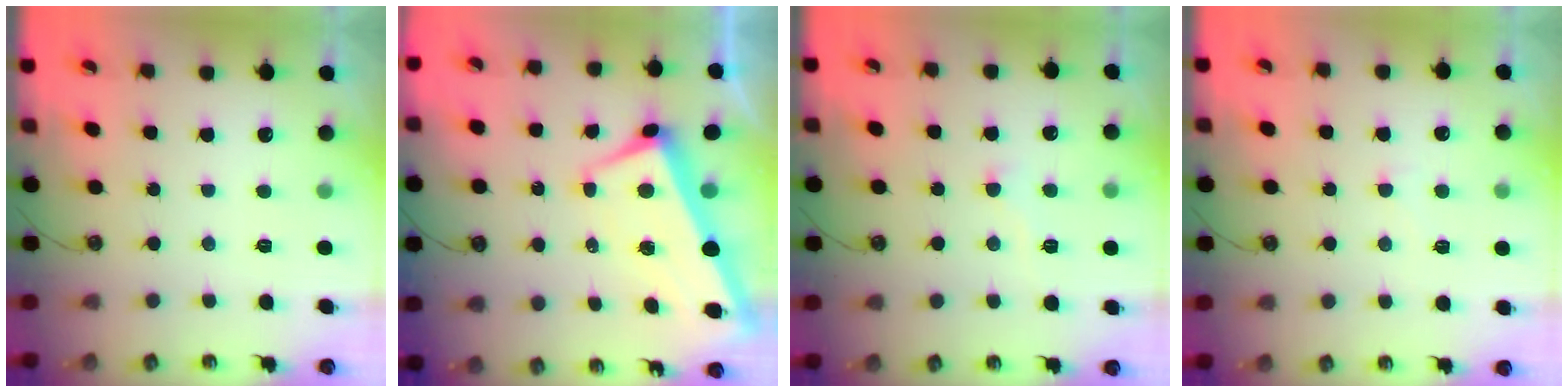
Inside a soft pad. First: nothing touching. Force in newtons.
{"total": 1.1, "press": 0.3, "slide": 1.1}
{"total": 2.4, "press": 2.3, "slide": 0.5}
{"total": 2.9, "press": 2.7, "slide": 0.9}